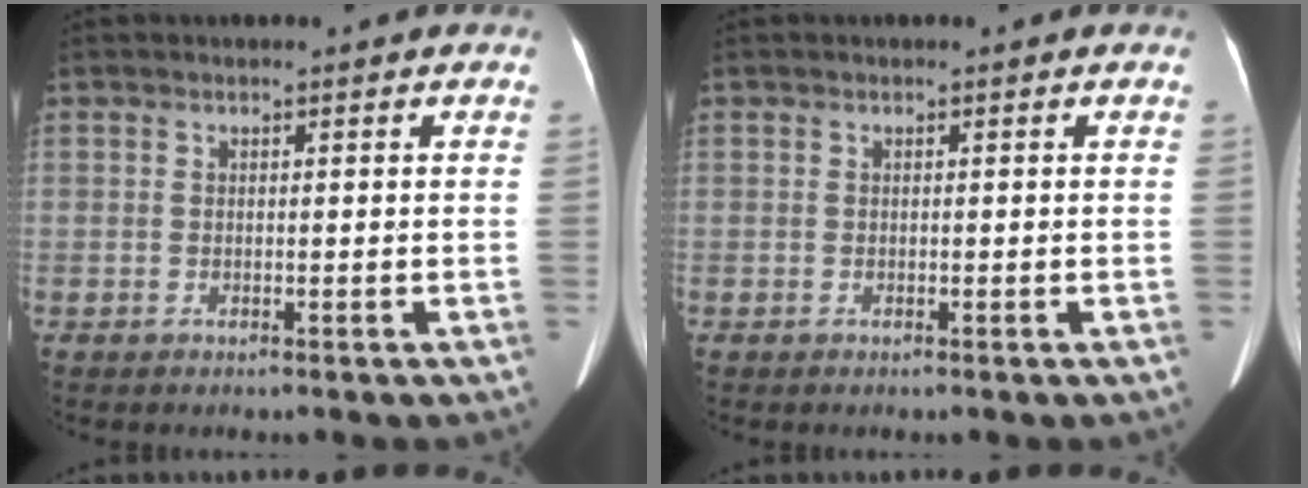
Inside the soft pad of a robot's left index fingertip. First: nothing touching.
{"total": 0.0}